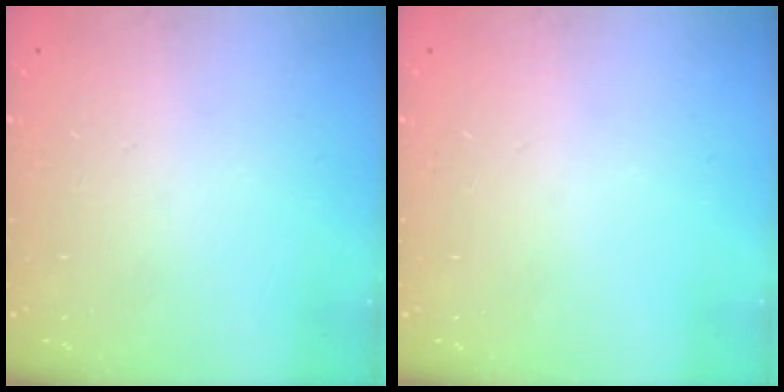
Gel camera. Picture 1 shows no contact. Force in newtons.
{"total": 0.0}